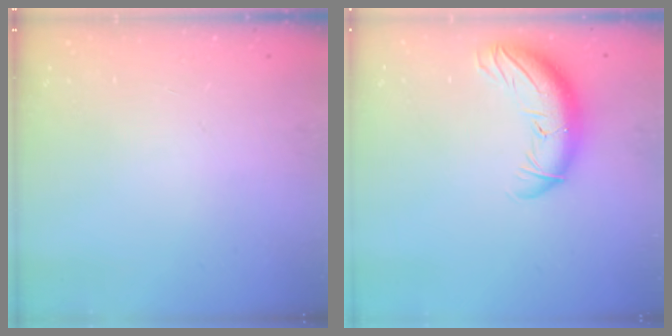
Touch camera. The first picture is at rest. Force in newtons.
{"total": 11.9, "press": 11.5, "slide": 3.2}